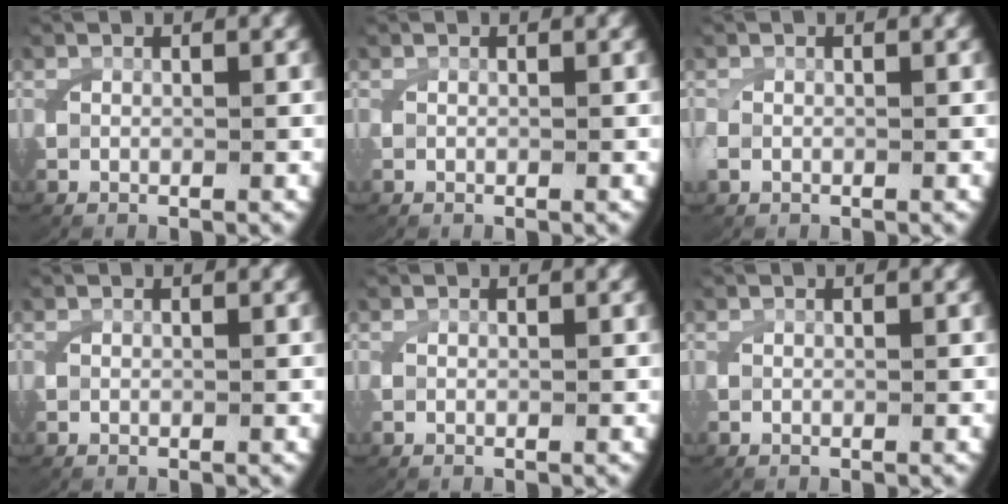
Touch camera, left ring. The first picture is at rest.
{"total": 0.0}
{"total": 0.8, "force": [-0.2, 0.7, 0.4], "torque": [-0.023, -0.005, 0.001]}
{"total": 0.0}
{"total": 0.0}
{"total": 0.0}